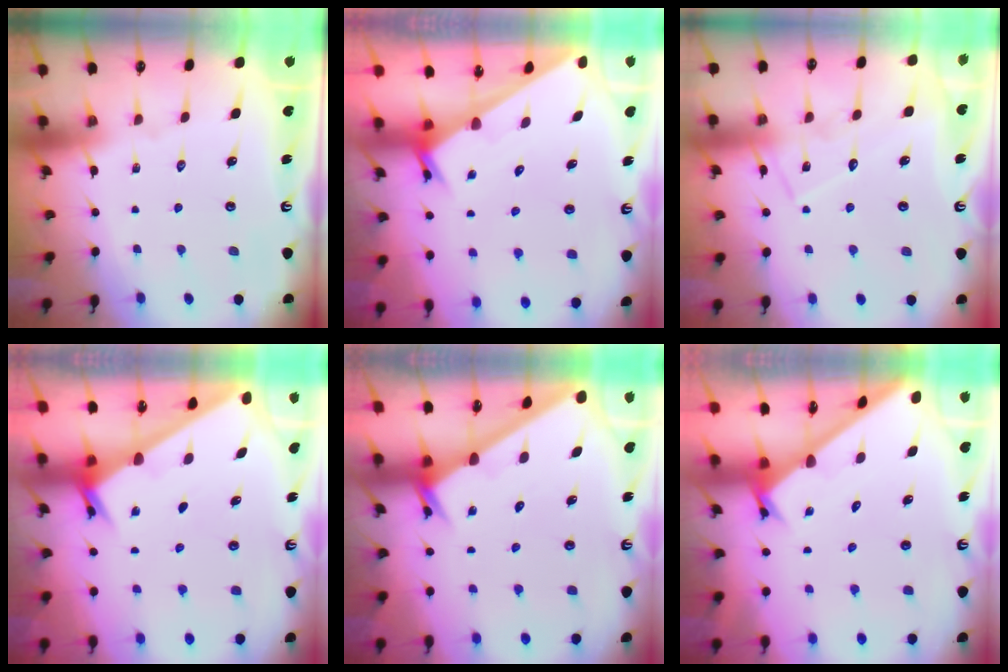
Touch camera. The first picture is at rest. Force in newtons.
{"total": 2.4, "press": 2.4, "slide": 0.1}
{"total": 9.2, "press": 9.1, "slide": 0.7}
{"total": 2.8, "press": 2.8, "slide": 0.2}
{"total": 2.5, "press": 2.5, "slide": 0.3}
{"total": 2.7, "press": 2.7, "slide": 0.3}